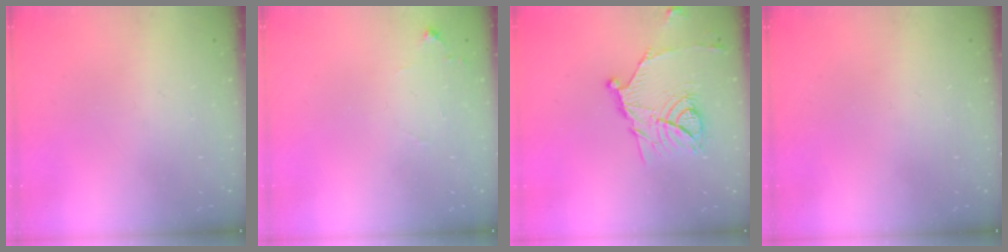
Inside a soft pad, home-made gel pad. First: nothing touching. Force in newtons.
{"total": 6.7, "press": 6.7, "slide": 0.9}
{"total": 14.1, "press": 14.1, "slide": 0.2}
{"total": 0.0}